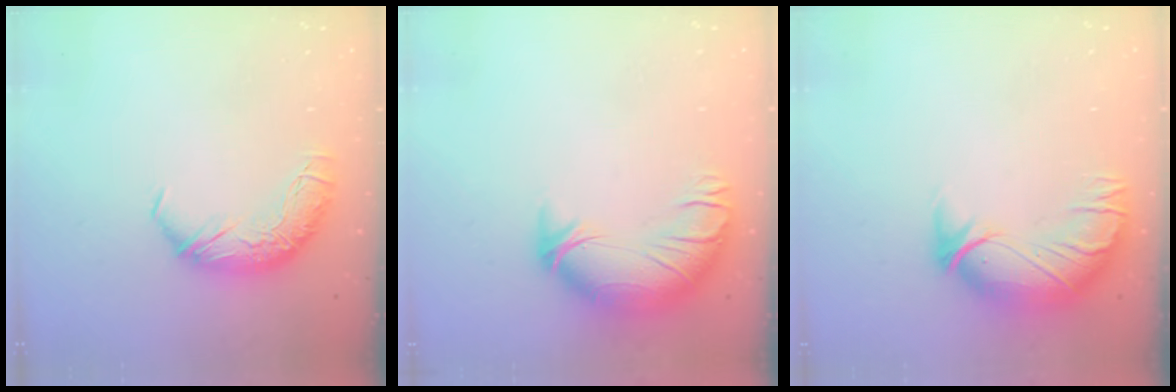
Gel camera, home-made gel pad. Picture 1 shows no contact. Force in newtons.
{"total": 3.5, "press": 0.9, "slide": 3.4}
{"total": 3.0, "press": 0.2, "slide": 2.9}